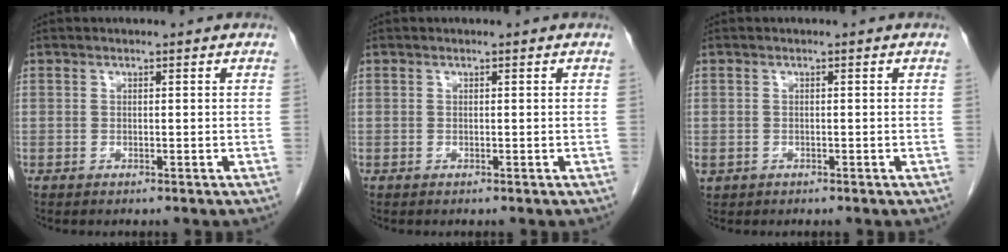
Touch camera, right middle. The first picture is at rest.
{"total": 0.0}
{"total": 1.1, "force": [-0.4, 1.0, 0.4], "torque": [-0.012, 0.002, 0.001]}